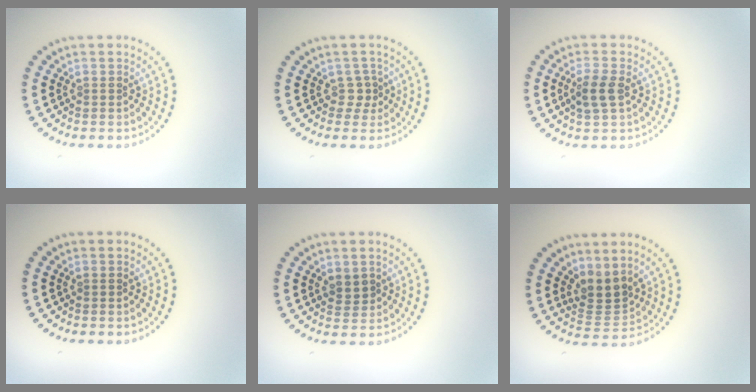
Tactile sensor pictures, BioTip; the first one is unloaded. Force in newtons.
{"total": 1.3, "press": 1.0, "slide": 0.9}
{"total": 2.4, "press": 2.3, "slide": 0.5}
{"total": 0.0}
{"total": 0.9, "press": 0.8, "slide": 0.4}
{"total": 2.9, "press": 2.1, "slide": 2.0}